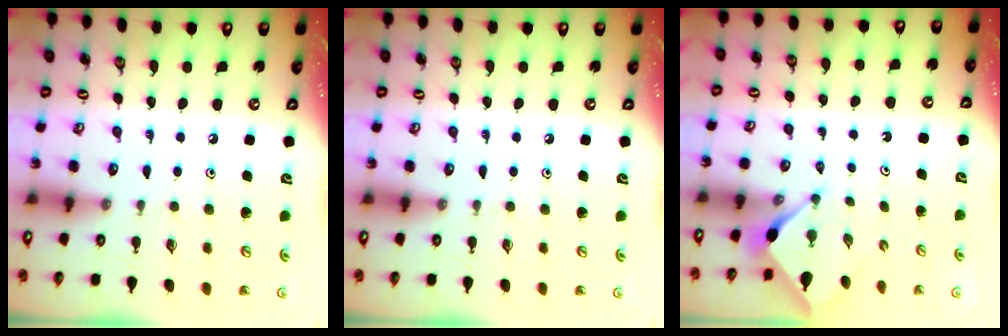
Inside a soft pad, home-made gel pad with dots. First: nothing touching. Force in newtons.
{"total": 0.0}
{"total": 3.0, "press": 2.9, "slide": 0.3}